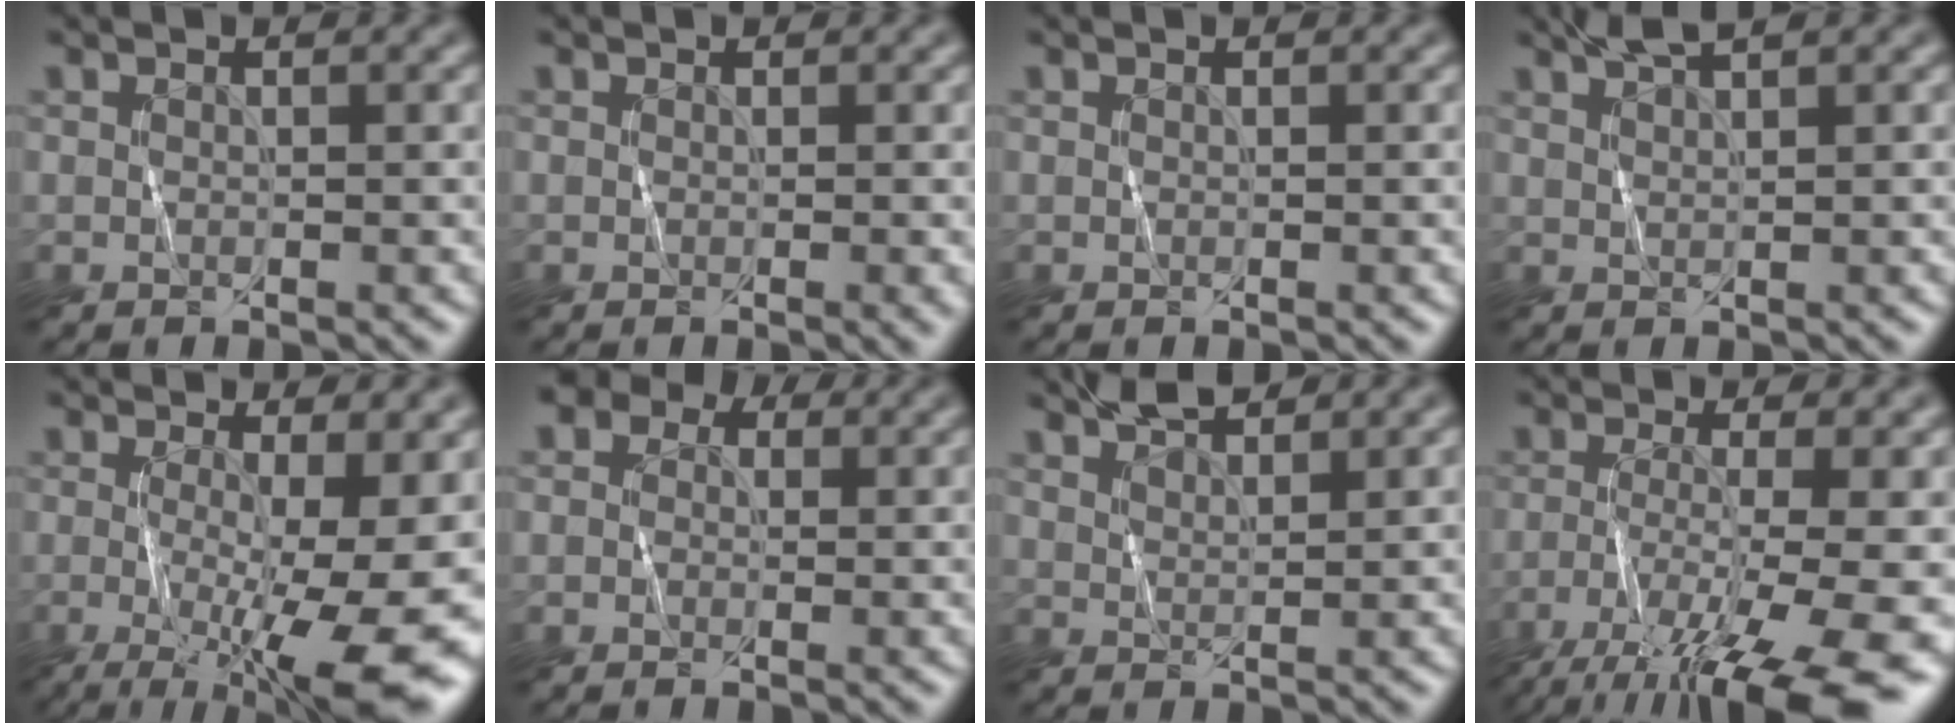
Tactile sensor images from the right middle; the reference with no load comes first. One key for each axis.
{"total": 0.8, "fx": -0.1, "fy": 0.2, "fz": 0.8, "tx": -0.009, "ty": -0.005, "tz": -0.003}
{"total": 0.0}
{"total": 2.3, "fx": 2.0, "fy": 0.3, "fz": 1.2, "tx": -0.017, "ty": 0.007, "tz": 0.039}
{"total": 13.3, "fx": -2.7, "fy": 4.3, "fz": 12.3, "tx": -0.173, "ty": -0.024, "tz": -0.027}
{"total": 4.7, "fx": 1.8, "fy": 3.6, "fz": 2.3, "tx": -0.010, "ty": 0.024, "tz": -0.019}
{"total": 3.3, "fx": 3.1, "fy": 0.5, "fz": 1.0, "tx": -0.018, "ty": 0.007, "tz": 0.057}
{"total": 11.7, "fx": -6.8, "fy": 2.8, "fz": 9.1, "tx": -0.168, "ty": -0.022, "tz": -0.110}